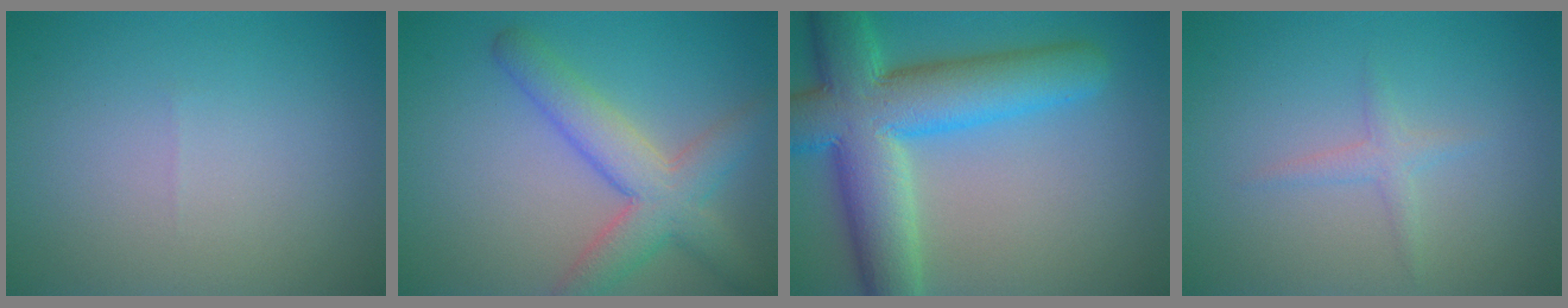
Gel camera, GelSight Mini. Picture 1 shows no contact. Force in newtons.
{"total": 5.6, "press": 5.6, "slide": 0.3}
{"total": 11.2, "press": 11.2, "slide": 0.4}
{"total": 1.3, "press": 1.3, "slide": 0.0}